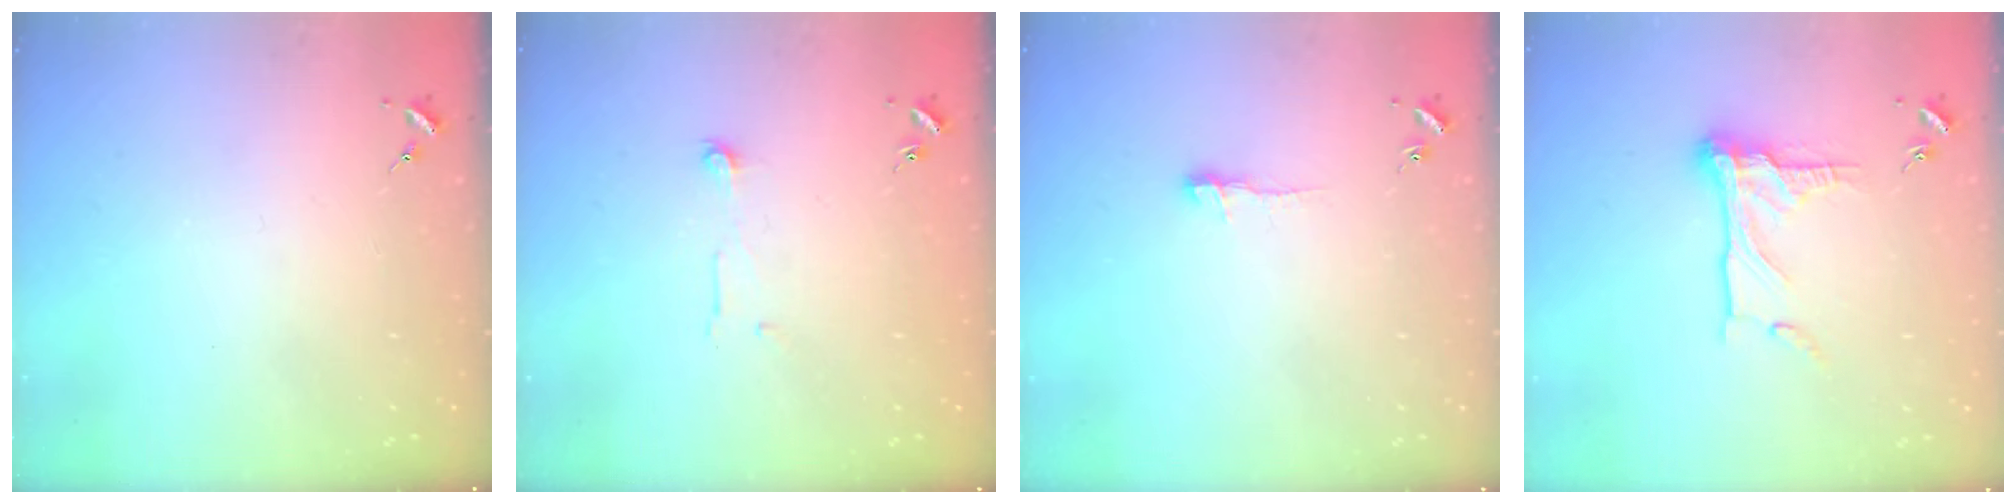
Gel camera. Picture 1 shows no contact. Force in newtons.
{"total": 5.1, "press": 5.1, "slide": 0.5}
{"total": 5.1, "press": 5.0, "slide": 0.5}
{"total": 13.2, "press": 13.2, "slide": 1.4}